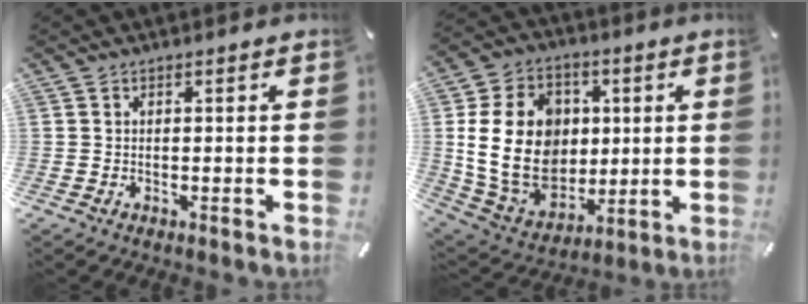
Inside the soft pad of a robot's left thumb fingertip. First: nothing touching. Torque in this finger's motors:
{"motor_torque": [1.95, 3.05, 1.65, -1.12, 0.85]}